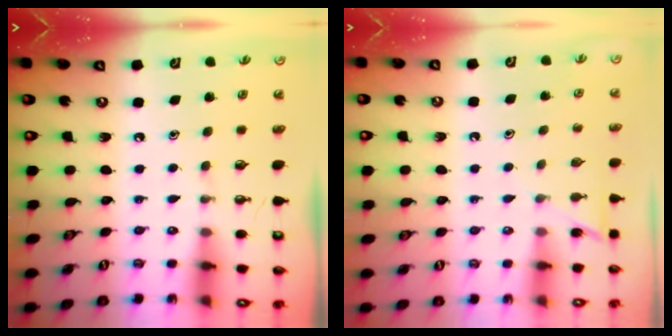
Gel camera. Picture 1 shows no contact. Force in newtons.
{"total": 5.1, "press": 5.1, "slide": 0.5}